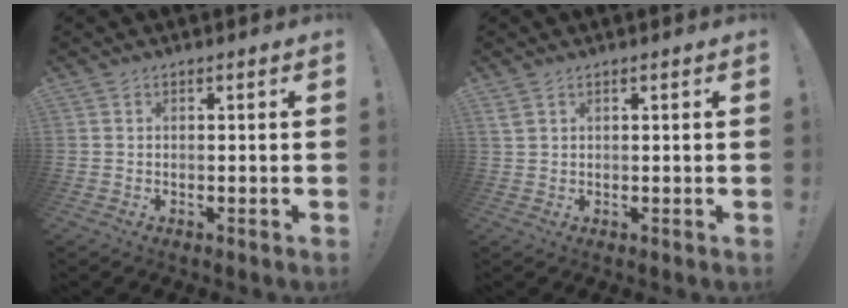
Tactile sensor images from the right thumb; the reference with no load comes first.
{"total": 1.6, "force": [1.0, 0.7, 1.1], "torque": [-0.025, 0.001, 0.020]}